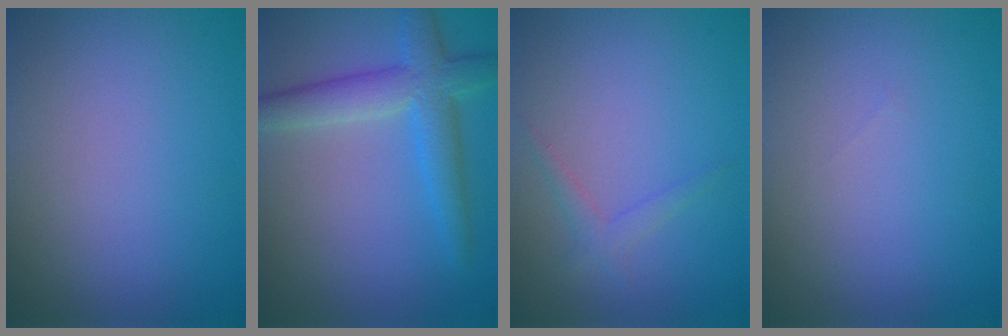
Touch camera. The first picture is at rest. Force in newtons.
{"total": 4.8, "press": 4.8, "slide": 0.2}
{"total": 1.3, "press": 1.3, "slide": 0.1}
{"total": 0.0}